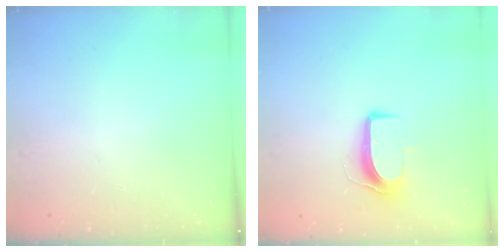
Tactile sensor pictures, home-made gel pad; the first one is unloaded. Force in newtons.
{"total": 8.8, "press": 8.8, "slide": 0.8}